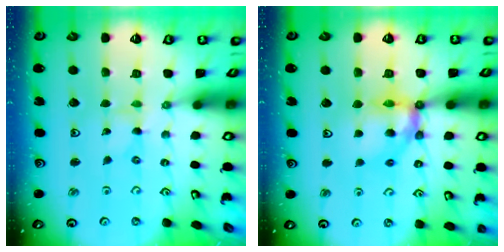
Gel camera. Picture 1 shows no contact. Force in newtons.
{"total": 11.4, "press": 11.3, "slide": 1.6}